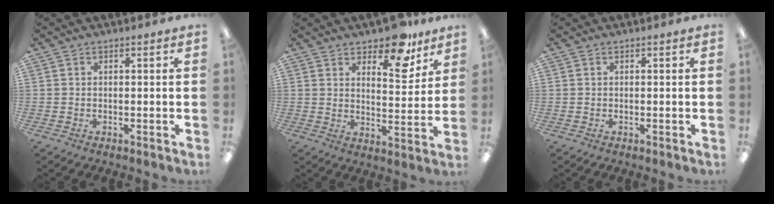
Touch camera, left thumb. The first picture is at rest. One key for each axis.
{"total": 11.3, "fx": 8.9, "fy": 4.5, "fz": 5.3, "tx": -0.060, "ty": -0.061, "tz": 0.154}
{"total": 0.0}